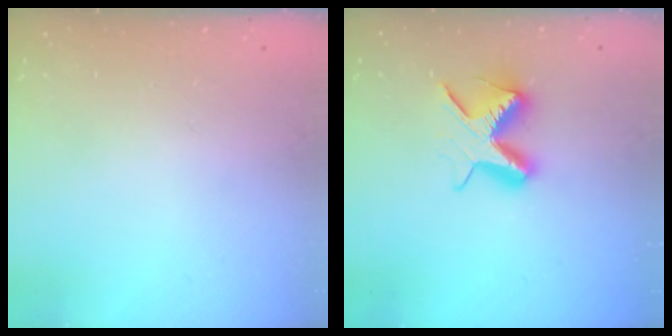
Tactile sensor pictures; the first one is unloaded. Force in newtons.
{"total": 10.6, "press": 10.6, "slide": 0.3}